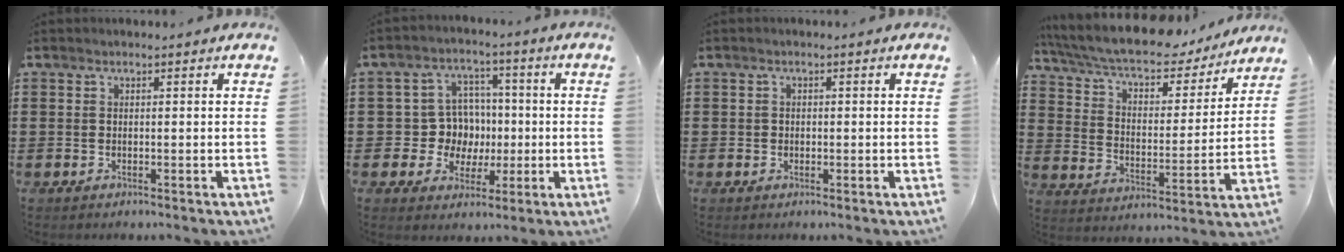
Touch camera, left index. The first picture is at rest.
{"total": 8.0, "force": [0.3, 7.6, 2.5], "torque": [-0.063, 0.012, 0.011]}
{"total": 0.7, "force": [0.0, 0.7, 0.2], "torque": [-0.007, 0.005, -0.002]}
{"total": 8.1, "force": [7.2, 1.5, 3.4], "torque": [-0.096, -0.043, 0.122]}